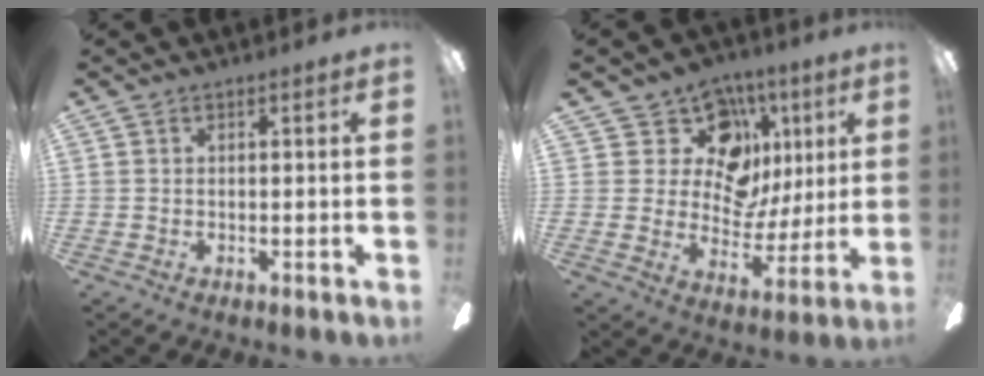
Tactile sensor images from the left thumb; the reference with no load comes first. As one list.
[{"total": 15.0, "force": [6.9, 11.3, 7.0], "torque": [-0.110, -0.033, 0.133]}]